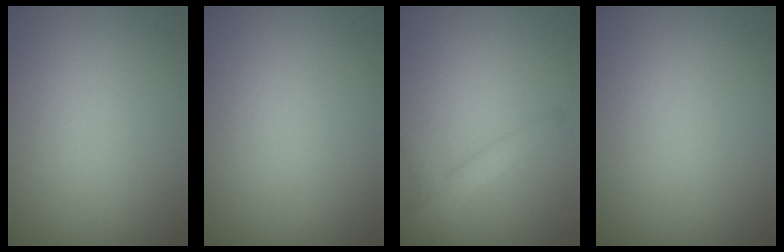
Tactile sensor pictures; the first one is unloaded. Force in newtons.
{"total": 0.0}
{"total": 2.0, "press": 2.0, "slide": 0.1}
{"total": 0.0}